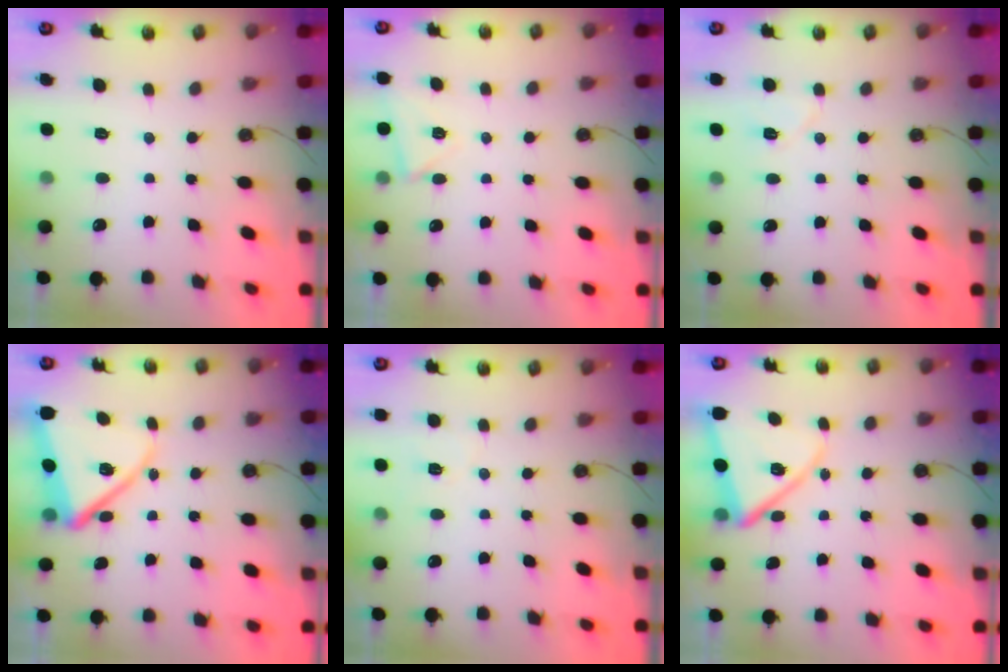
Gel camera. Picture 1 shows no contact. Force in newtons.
{"total": 3.7, "press": 3.7, "slide": 0.3}
{"total": 6.8, "press": 5.3, "slide": 4.3}
{"total": 15.5, "press": 15.4, "slide": 1.5}
{"total": 3.9, "press": 3.8, "slide": 0.8}
{"total": 13.0, "press": 12.9, "slide": 1.5}